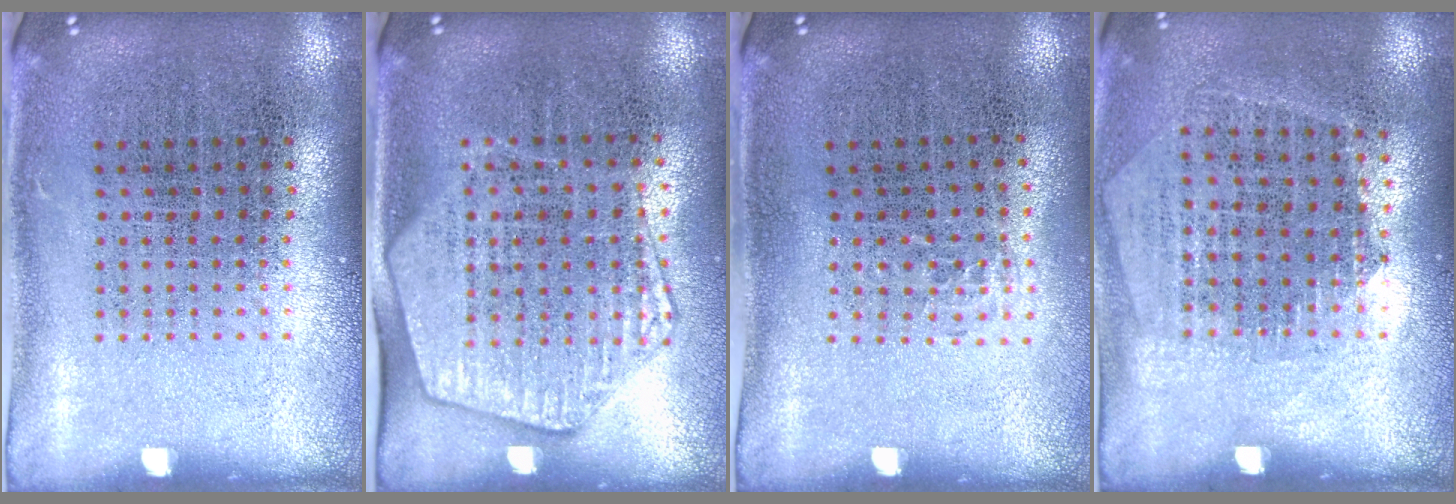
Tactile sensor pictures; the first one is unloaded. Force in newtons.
{"total": 2.0, "press": 1.8, "slide": 0.9}
{"total": 0.6, "press": 0.4, "slide": 0.3}
{"total": 1.3, "press": 1.1, "slide": 0.6}